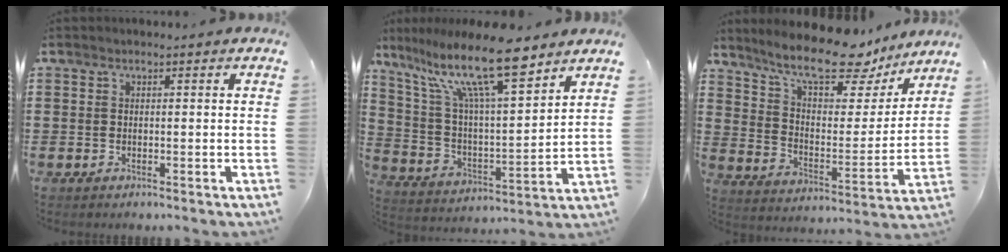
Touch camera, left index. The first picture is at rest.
{"total": 15.6, "force": [11.1, 3.3, 10.5], "torque": [-0.218, -0.046, 0.187]}
{"total": 13.4, "force": [11.2, 3.2, 6.6], "torque": [-0.137, -0.065, 0.193]}